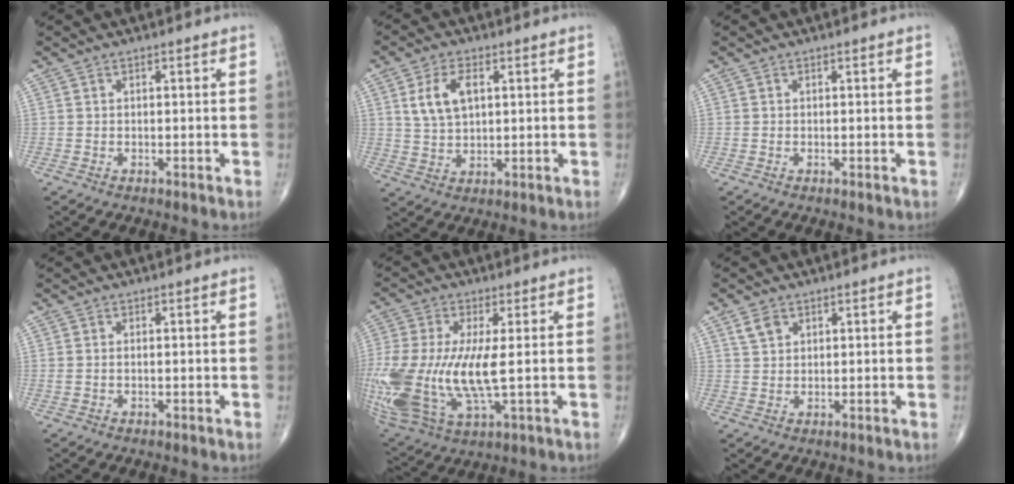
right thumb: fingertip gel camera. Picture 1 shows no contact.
{"total": 7.5, "force": [2.3, 4.2, 5.8], "torque": [-0.108, -0.004, 0.049]}
{"total": 0.0}
{"total": 1.0, "force": [0.0, 0.5, 0.9], "torque": [-0.028, 0.004, 0.003]}
{"total": 22.6, "force": [-1.4, 9.3, 20.6], "torque": [-0.517, -0.031, -0.013]}
{"total": 2.9, "force": [1.7, 2.0, 1.4], "torque": [-0.021, -0.004, 0.036]}